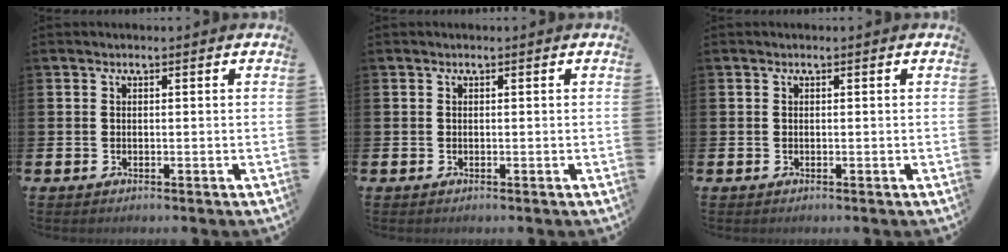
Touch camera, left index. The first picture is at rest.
{"total": 0.0}
{"total": 0.0}